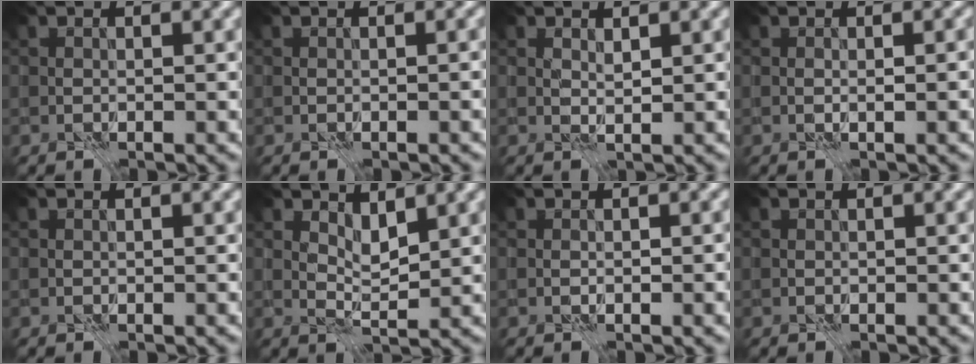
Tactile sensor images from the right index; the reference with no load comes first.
{"total": 0.7, "force": [-0.4, 0.1, 0.5], "torque": [-0.008, 0.002, -0.006]}
{"total": 0.7, "force": [0.6, 0.1, 0.5], "torque": [-0.013, -0.004, 0.011]}
{"total": 1.7, "force": [-0.3, 0.3, 1.7], "torque": [-0.028, 0.001, -0.005]}
{"total": 0.0}
{"total": 2.2, "force": [1.5, 0.7, 1.4], "torque": [-0.030, -0.008, 0.029]}
{"total": 1.4, "force": [-0.4, 0.5, 1.3], "torque": [-0.021, 0.002, -0.006]}
{"total": 0.0}